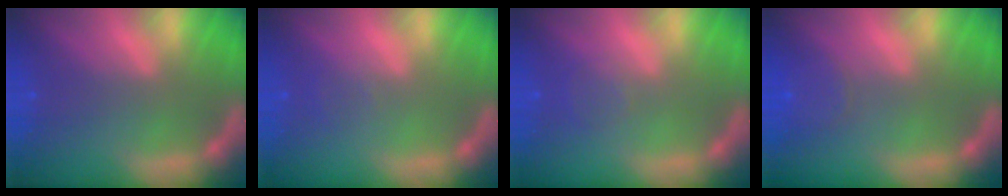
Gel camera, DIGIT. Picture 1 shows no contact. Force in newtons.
{"total": 0.9}
{"total": 1.5}
{"total": 2.4}